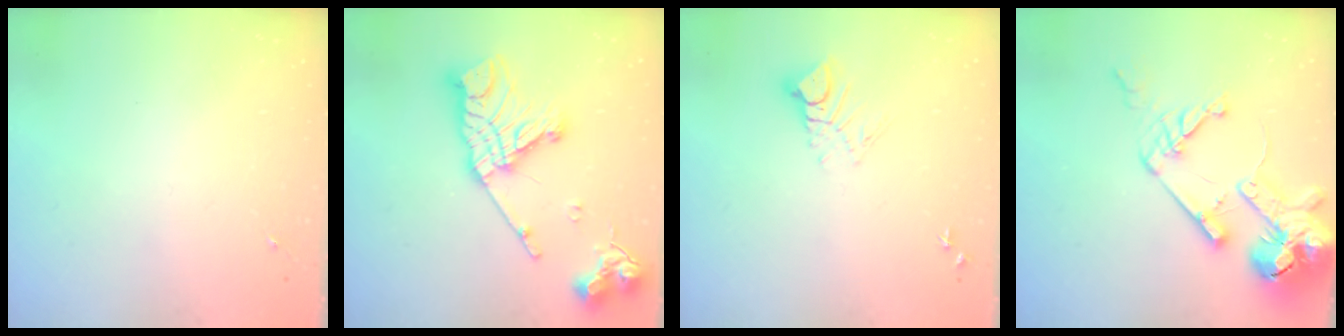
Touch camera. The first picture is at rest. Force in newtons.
{"total": 20.7, "press": 20.6, "slide": 1.9}
{"total": 7.4, "press": 7.3, "slide": 0.9}
{"total": 23.3, "press": 23.1, "slide": 3.0}